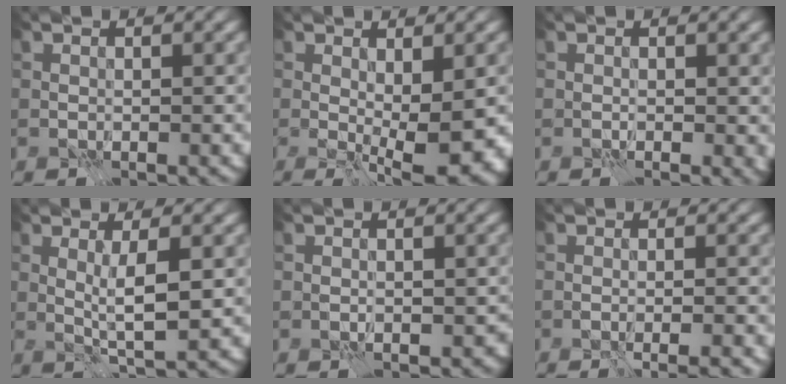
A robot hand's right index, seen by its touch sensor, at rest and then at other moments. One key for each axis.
{"total": 5.8, "fx": -0.4, "fy": 1.3, "fz": 5.7, "tx": -0.090, "ty": -0.011, "tz": -0.006}
{"total": 0.8, "fx": 0.2, "fy": 0.4, "fz": 0.6, "tx": -0.004, "ty": -0.003, "tz": 0.004}
{"total": 3.0, "fx": 0.1, "fy": 0.0, "fz": 3.0, "tx": -0.054, "ty": -0.006, "tz": 0.003}
{"total": 0.5, "fx": -0.1, "fy": 0.5, "fz": 0.2, "tx": 0.001, "ty": -0.004, "tz": -0.001}
{"total": 1.9, "fx": -1.2, "fy": -0.2, "fz": 1.5, "tx": -0.018, "ty": -0.008, "tz": -0.019}